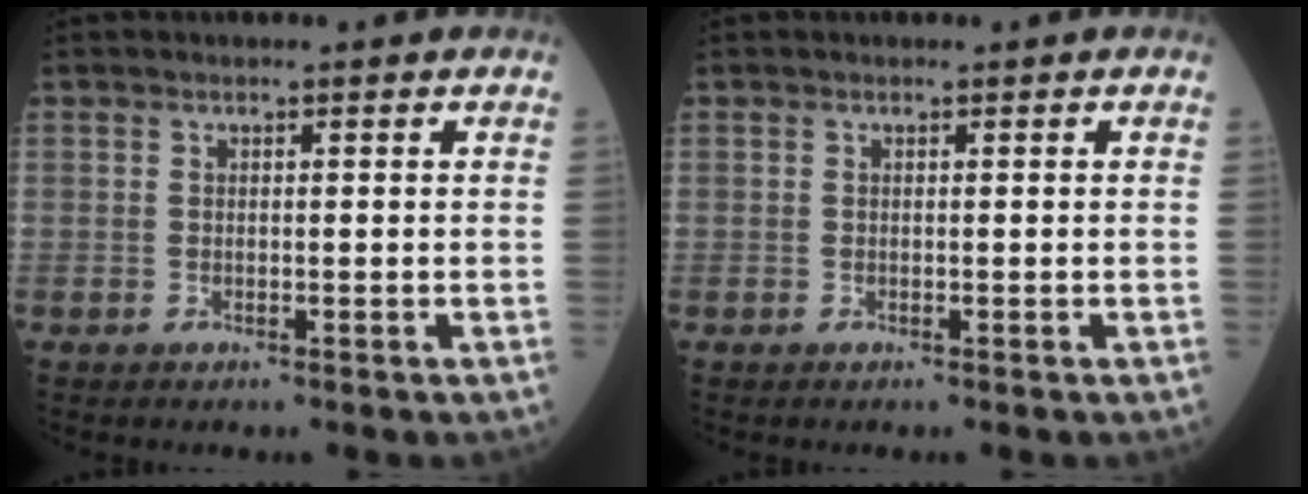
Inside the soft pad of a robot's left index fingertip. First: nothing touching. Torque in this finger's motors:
{"motor_torque": [-0.10, 0.05, 0.05, -0.01]}